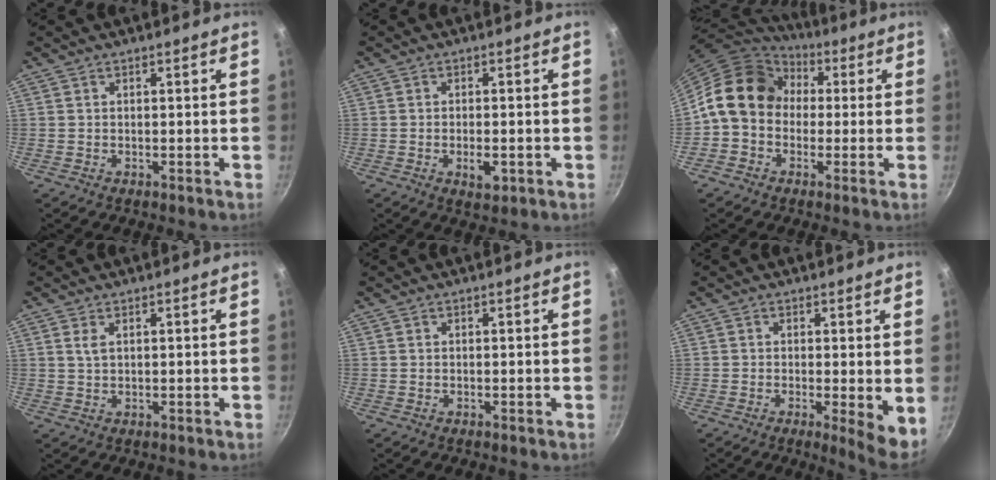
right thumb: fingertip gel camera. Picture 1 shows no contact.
{"total": 3.7, "force": [-1.1, 1.8, 3.1], "torque": [-0.048, 0.002, -0.016]}
{"total": 13.6, "force": [1.0, 11.3, 7.5], "torque": [-0.096, 0.034, -0.005]}
{"total": 1.8, "force": [0.7, 0.9, 1.4], "torque": [-0.027, -0.003, 0.016]}
{"total": 0.0}
{"total": 5.8, "force": [-0.4, 1.2, 5.7], "torque": [-0.076, -0.017, -0.006]}